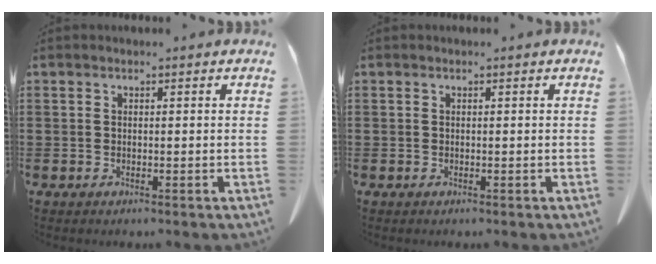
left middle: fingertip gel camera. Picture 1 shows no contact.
{"total": 0.0}